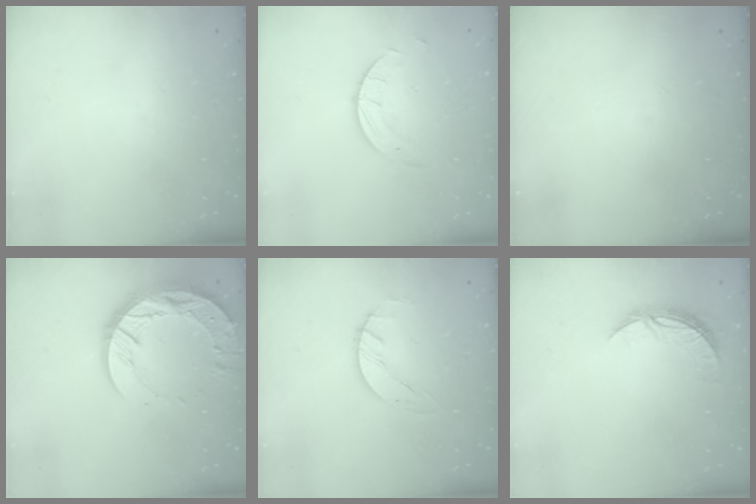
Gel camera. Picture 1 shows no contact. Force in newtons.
{"total": 2.7, "press": 2.7, "slide": 0.3}
{"total": 0.0}
{"total": 18.7, "press": 18.6, "slide": 1.8}
{"total": 1.5, "press": 1.5, "slide": 0.2}
{"total": 6.7, "press": 6.7, "slide": 0.4}